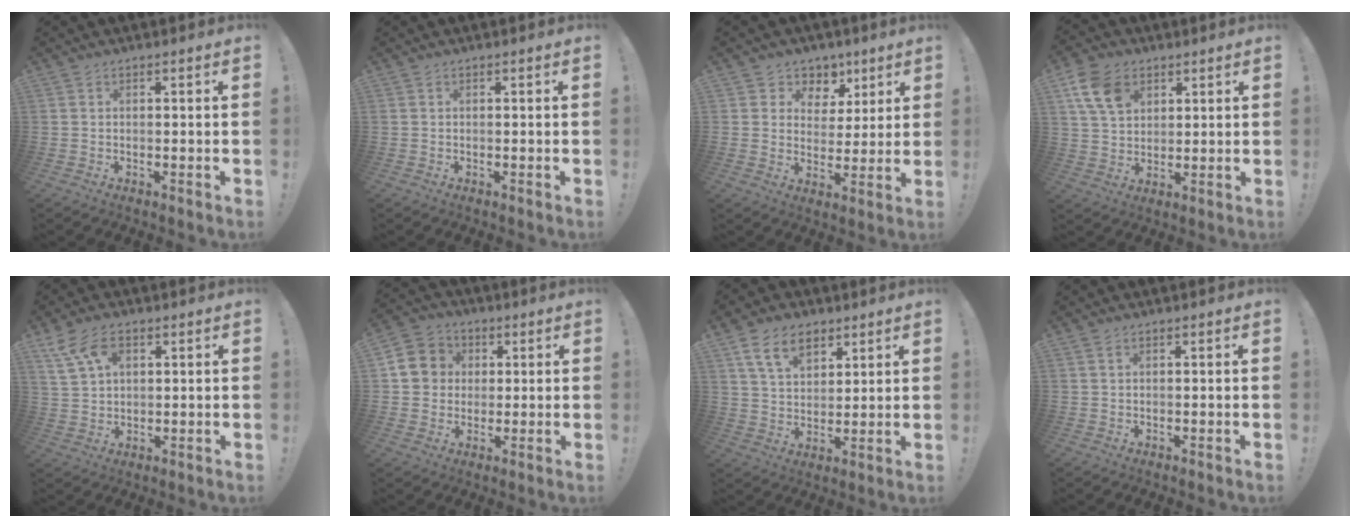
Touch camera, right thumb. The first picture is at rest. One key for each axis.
{"total": 0.0}
{"total": 7.3, "fx": 3.2, "fy": 6.5, "fz": 1.1, "tx": -0.016, "ty": -0.022, "tz": 0.065}
{"total": 11.6, "fx": 5.6, "fy": 7.9, "fz": 6.4, "tx": -0.120, "ty": -0.010, "tz": 0.110}
{"total": 9.0, "fx": 4.2, "fy": 5.7, "fz": 5.5, "tx": -0.110, "ty": -0.004, "tz": 0.083}
{"total": 9.4, "fx": 1.1, "fy": 9.0, "fz": 2.7, "tx": -0.033, "ty": 0.009, "tz": 0.028}
{"total": 11.6, "fx": 6.6, "fy": 7.5, "fz": 6.0, "tx": -0.105, "ty": -0.016, "tz": 0.128}
{"total": 0.7, "fx": 0.4, "fy": 0.3, "fz": 0.5, "tx": -0.010, "ty": 0.000, "tz": 0.007}